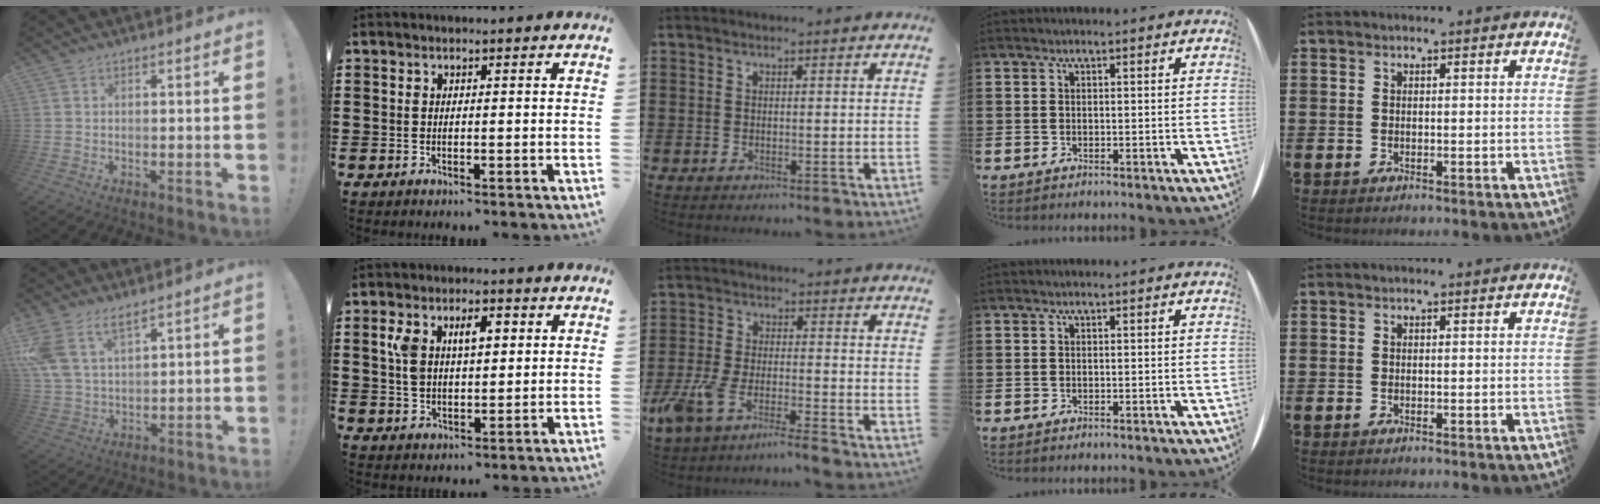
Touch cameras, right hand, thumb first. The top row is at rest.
{"thumb": {"total": 9.4, "force": [6.7, 4.4, 5.1], "torque": [-0.115, -0.027, 0.133]}, "index": {"total": 6.8, "force": [2.0, 3.9, 5.2], "torque": [-0.098, 0.010, 0.029]}, "middle": {"total": 5.8, "force": [-4.9, 0.3, 3.0], "torque": [-0.091, -0.018, -0.100]}}